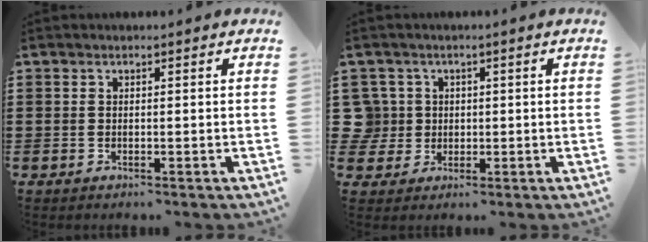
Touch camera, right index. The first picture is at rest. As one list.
[{"total": 4.7, "force": [0.4, 4.6, 0.8], "torque": [-0.051, 0.011, 0.001]}]